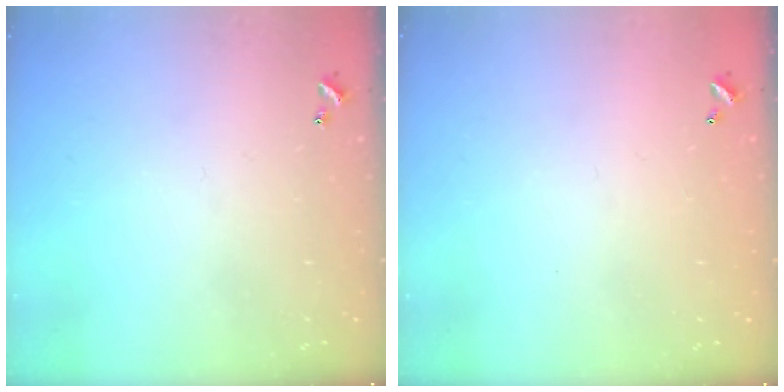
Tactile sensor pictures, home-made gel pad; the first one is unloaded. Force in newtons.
{"total": 2.7, "press": 2.7, "slide": 0.1}